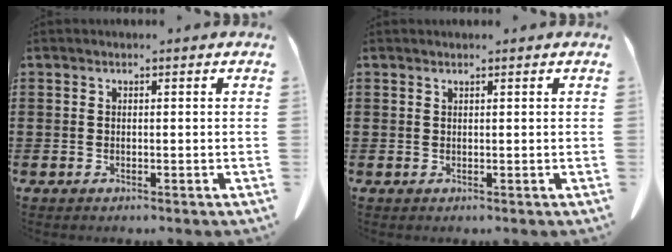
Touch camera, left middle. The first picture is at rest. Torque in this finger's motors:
{"motor_torque": [-0.60, 0.85, -0.02, -0.01]}